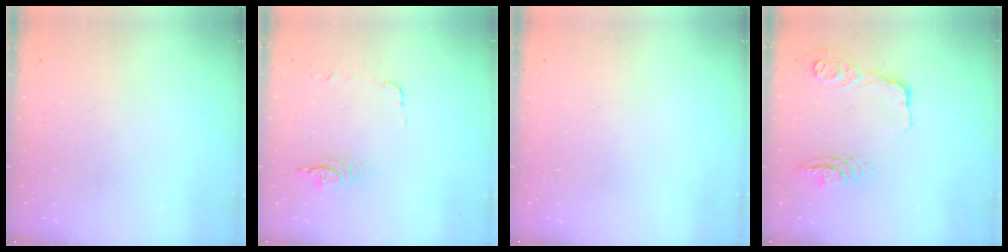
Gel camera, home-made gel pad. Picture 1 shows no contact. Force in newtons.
{"total": 5.2, "press": 5.1, "slide": 1.1}
{"total": 0.0}
{"total": 21.3, "press": 16.2, "slide": 13.8}